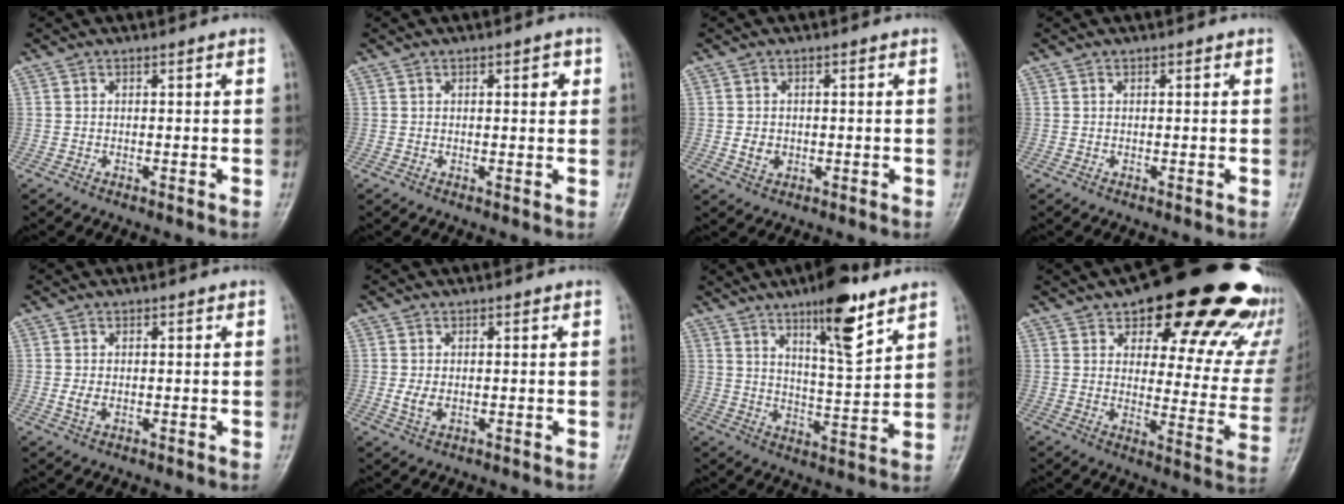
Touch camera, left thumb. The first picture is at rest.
{"total": 2.3, "force": [0.8, 0.9, 1.9], "torque": [-0.018, 0.000, 0.009]}
{"total": 2.5, "force": [-0.4, 2.2, 1.3], "torque": [-0.014, 0.000, -0.005]}
{"total": 0.0}
{"total": 1.9, "force": [-0.1, 1.3, 1.3], "torque": [-0.026, -0.004, -0.002]}
{"total": 2.6, "force": [-0.1, 1.8, 1.9], "torque": [-0.037, -0.007, -0.001]}
{"total": 12.4, "force": [7.8, 2.9, 9.2], "torque": [-0.128, -0.051, 0.126]}
{"total": 28.1, "force": [18.5, 10.8, 18.1], "torque": [-0.198, -0.072, 0.238]}